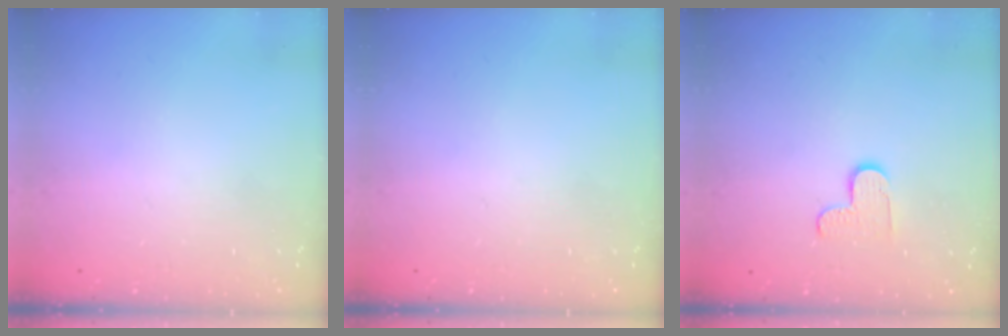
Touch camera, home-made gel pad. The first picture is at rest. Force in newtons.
{"total": 0.0}
{"total": 5.6, "press": 5.5, "slide": 0.4}